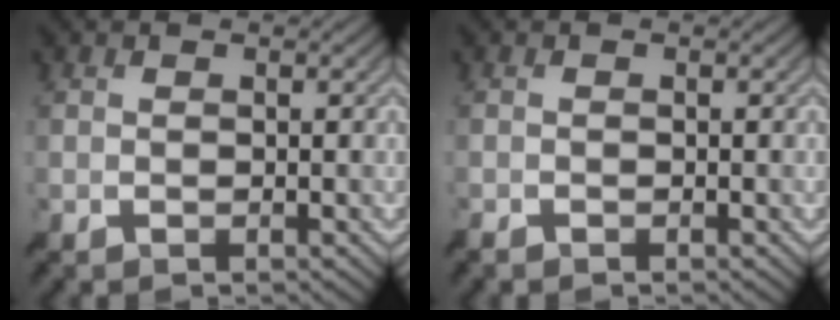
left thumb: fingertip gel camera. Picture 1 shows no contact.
{"total": 0.6, "force": [-0.6, 0.1, 0.1], "torque": [-0.001, -0.003, -0.013]}